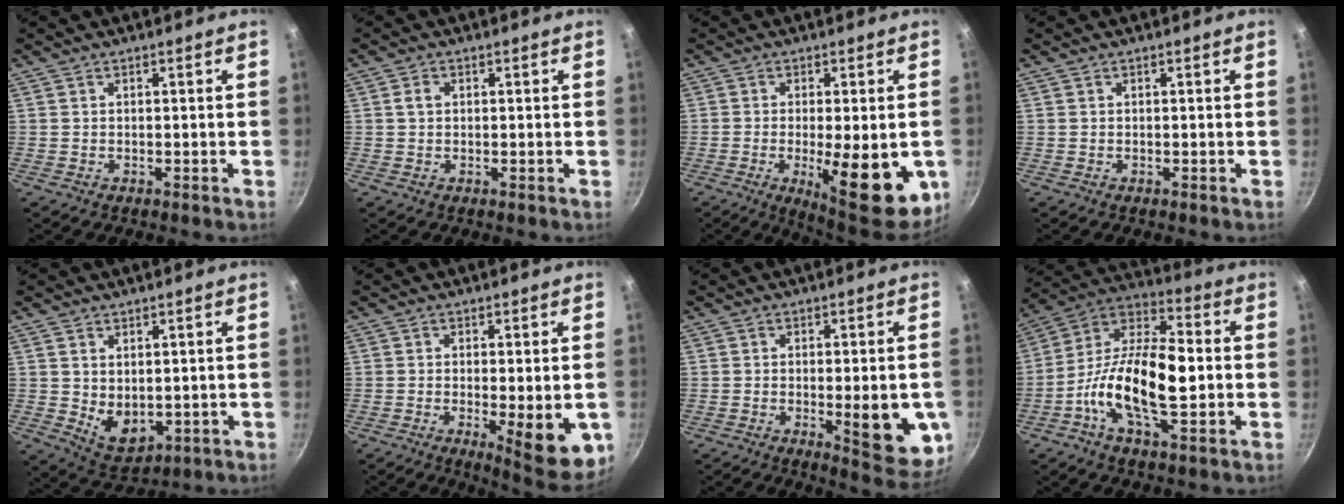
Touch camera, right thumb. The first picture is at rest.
{"total": 1.8, "force": [0.4, 1.3, 1.1], "torque": [-0.016, 0.005, 0.006]}
{"total": 16.2, "force": [-3.8, 5.3, 14.9], "torque": [-0.177, -0.004, -0.039]}
{"total": 0.0}
{"total": 6.6, "force": [0.9, 4.6, 4.7], "torque": [-0.061, -0.023, 0.034]}
{"total": 11.0, "force": [-2.5, 3.2, 10.3], "torque": [-0.124, -0.010, -0.023]}
{"total": 12.9, "force": [-2.5, 4.0, 12.0], "torque": [-0.123, -0.006, -0.025]}
{"total": 18.2, "force": [-2.3, 8.0, 16.2], "torque": [-0.287, 0.031, -0.065]}